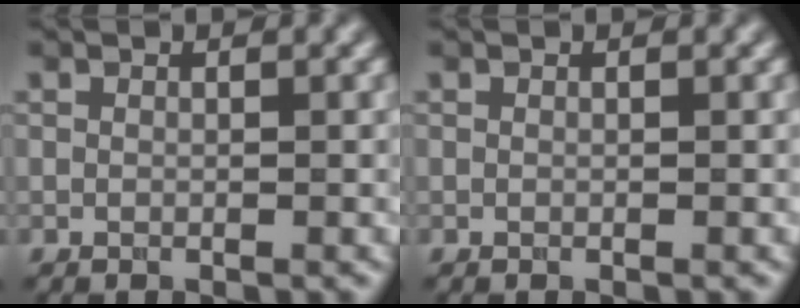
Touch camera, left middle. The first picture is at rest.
{"total": 0.0}